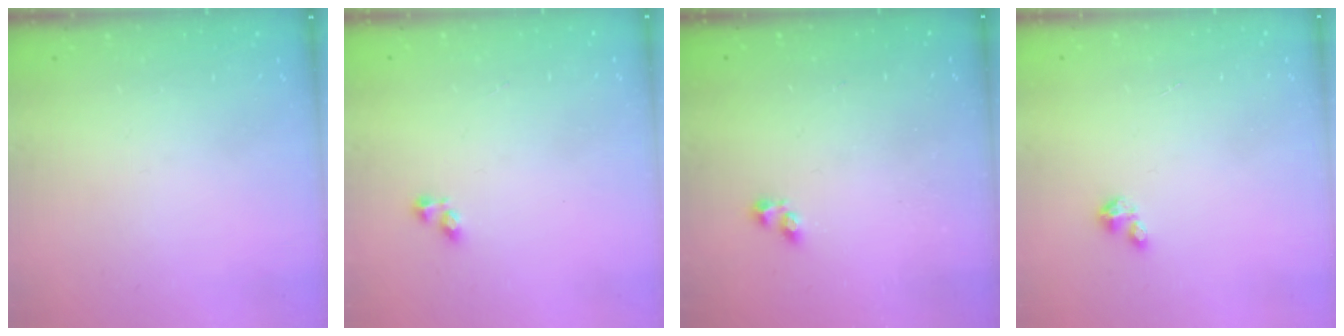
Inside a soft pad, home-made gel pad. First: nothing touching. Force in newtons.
{"total": 2.4, "press": 2.3, "slide": 0.6}
{"total": 0.9, "press": 0.4, "slide": 0.8}
{"total": 1.7, "press": 1.7, "slide": 0.2}